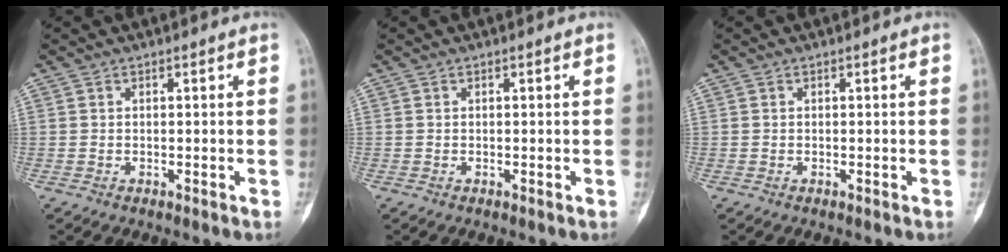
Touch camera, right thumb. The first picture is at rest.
{"total": 0.0}
{"total": 0.0}